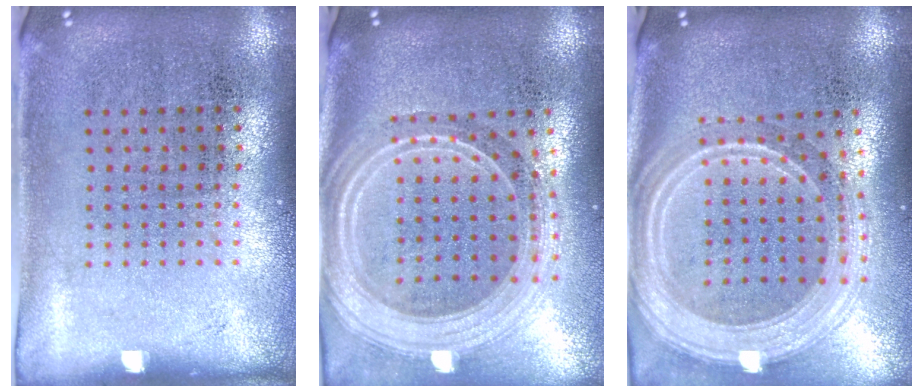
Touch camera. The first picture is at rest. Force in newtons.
{"total": 2.7, "press": 2.2, "slide": 1.5}
{"total": 2.9, "press": 2.4, "slide": 1.7}